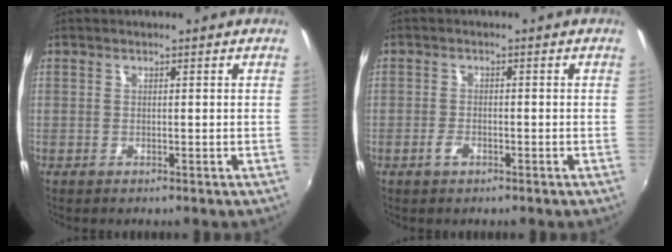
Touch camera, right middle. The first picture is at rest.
{"total": 1.7, "force": [-1.1, 1.0, 0.8], "torque": [-0.024, -0.002, -0.022]}